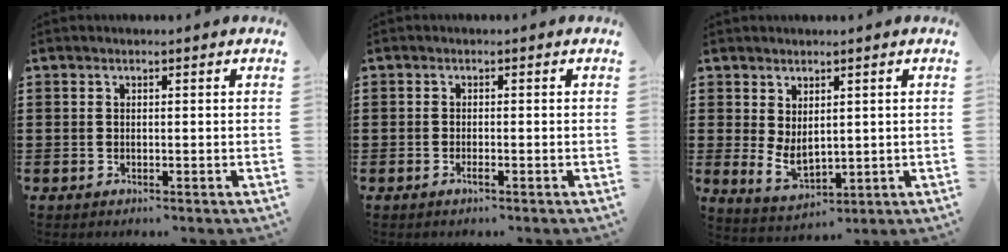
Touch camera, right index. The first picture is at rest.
{"total": 0.9, "force": [-0.7, 0.1, 0.7], "torque": [-0.013, -0.003, -0.011]}
{"total": 3.8, "force": [1.0, 2.3, 2.9], "torque": [-0.063, 0.001, 0.018]}